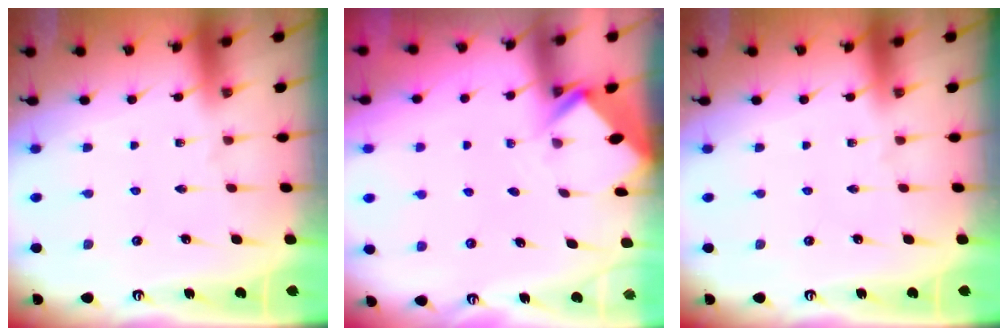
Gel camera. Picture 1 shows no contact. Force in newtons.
{"total": 2.7, "press": 2.7, "slide": 0.2}
{"total": 0.0}